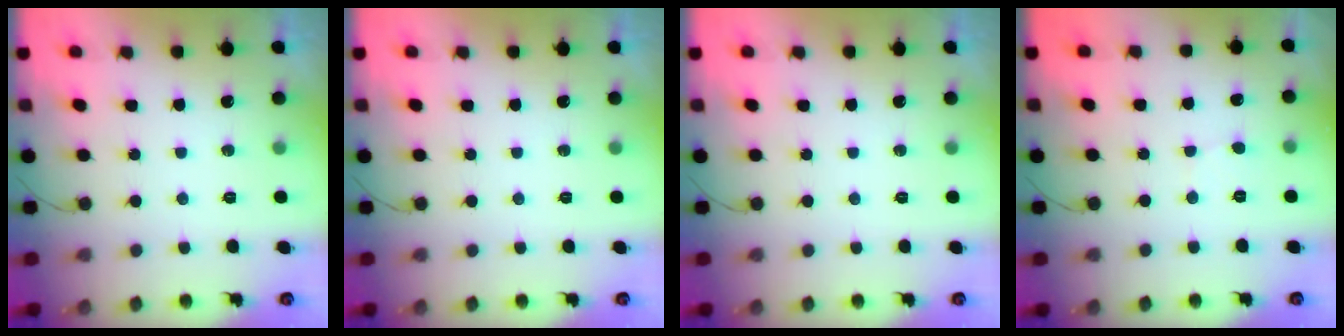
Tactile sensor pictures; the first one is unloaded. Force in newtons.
{"total": 0.0}
{"total": 0.0}
{"total": 1.6, "press": 1.6, "slide": 0.1}